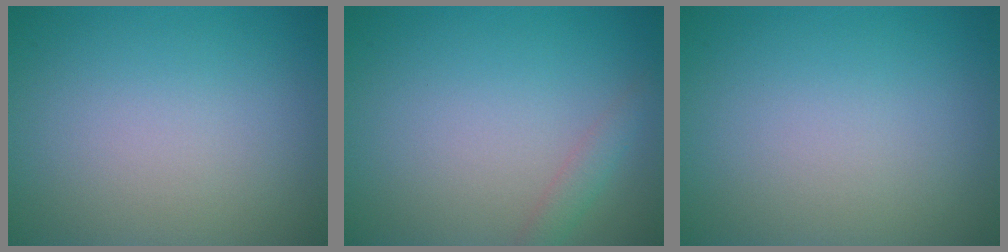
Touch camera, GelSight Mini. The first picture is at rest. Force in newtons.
{"total": 1.4, "press": 1.4, "slide": 0.0}
{"total": 0.0}